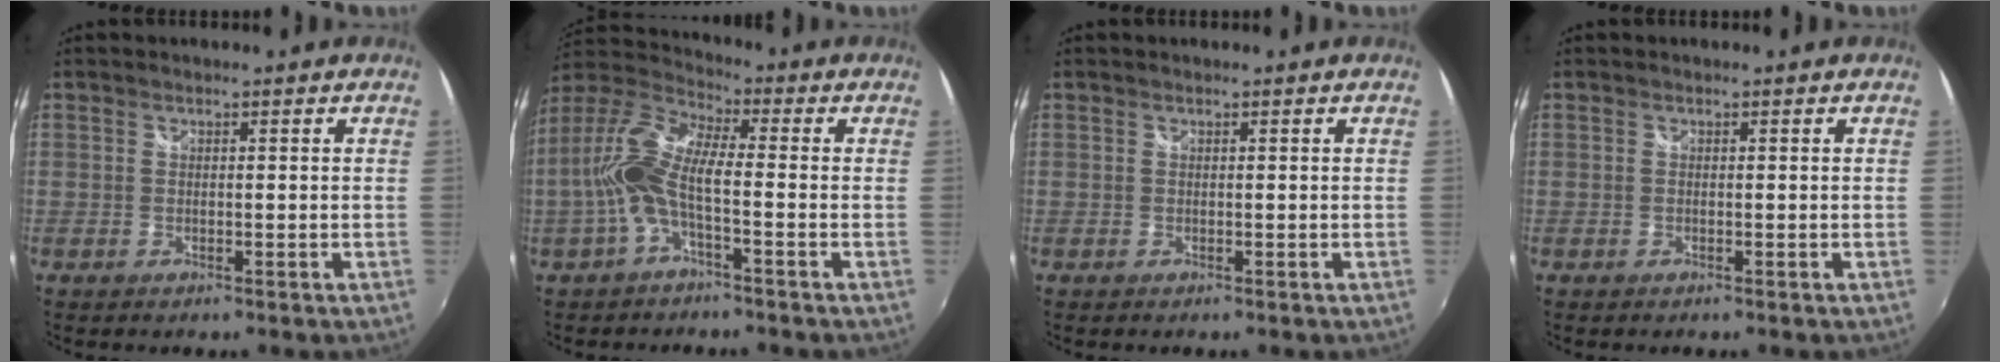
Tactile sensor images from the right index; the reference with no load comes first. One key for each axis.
{"total": 10.7, "fx": -1.8, "fy": 3.2, "fz": 10.0, "tx": -0.213, "ty": 0.013, "tz": -0.036}
{"total": 0.0}
{"total": 0.0}